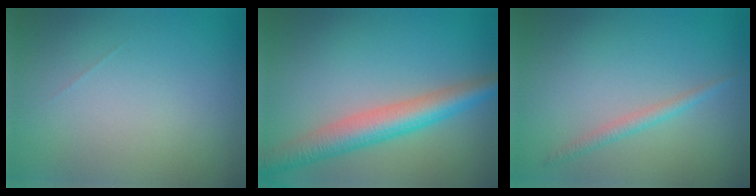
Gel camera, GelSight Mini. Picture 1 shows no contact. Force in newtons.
{"total": 5.4, "press": 5.4, "slide": 0.1}
{"total": 1.4, "press": 1.4, "slide": 0.0}